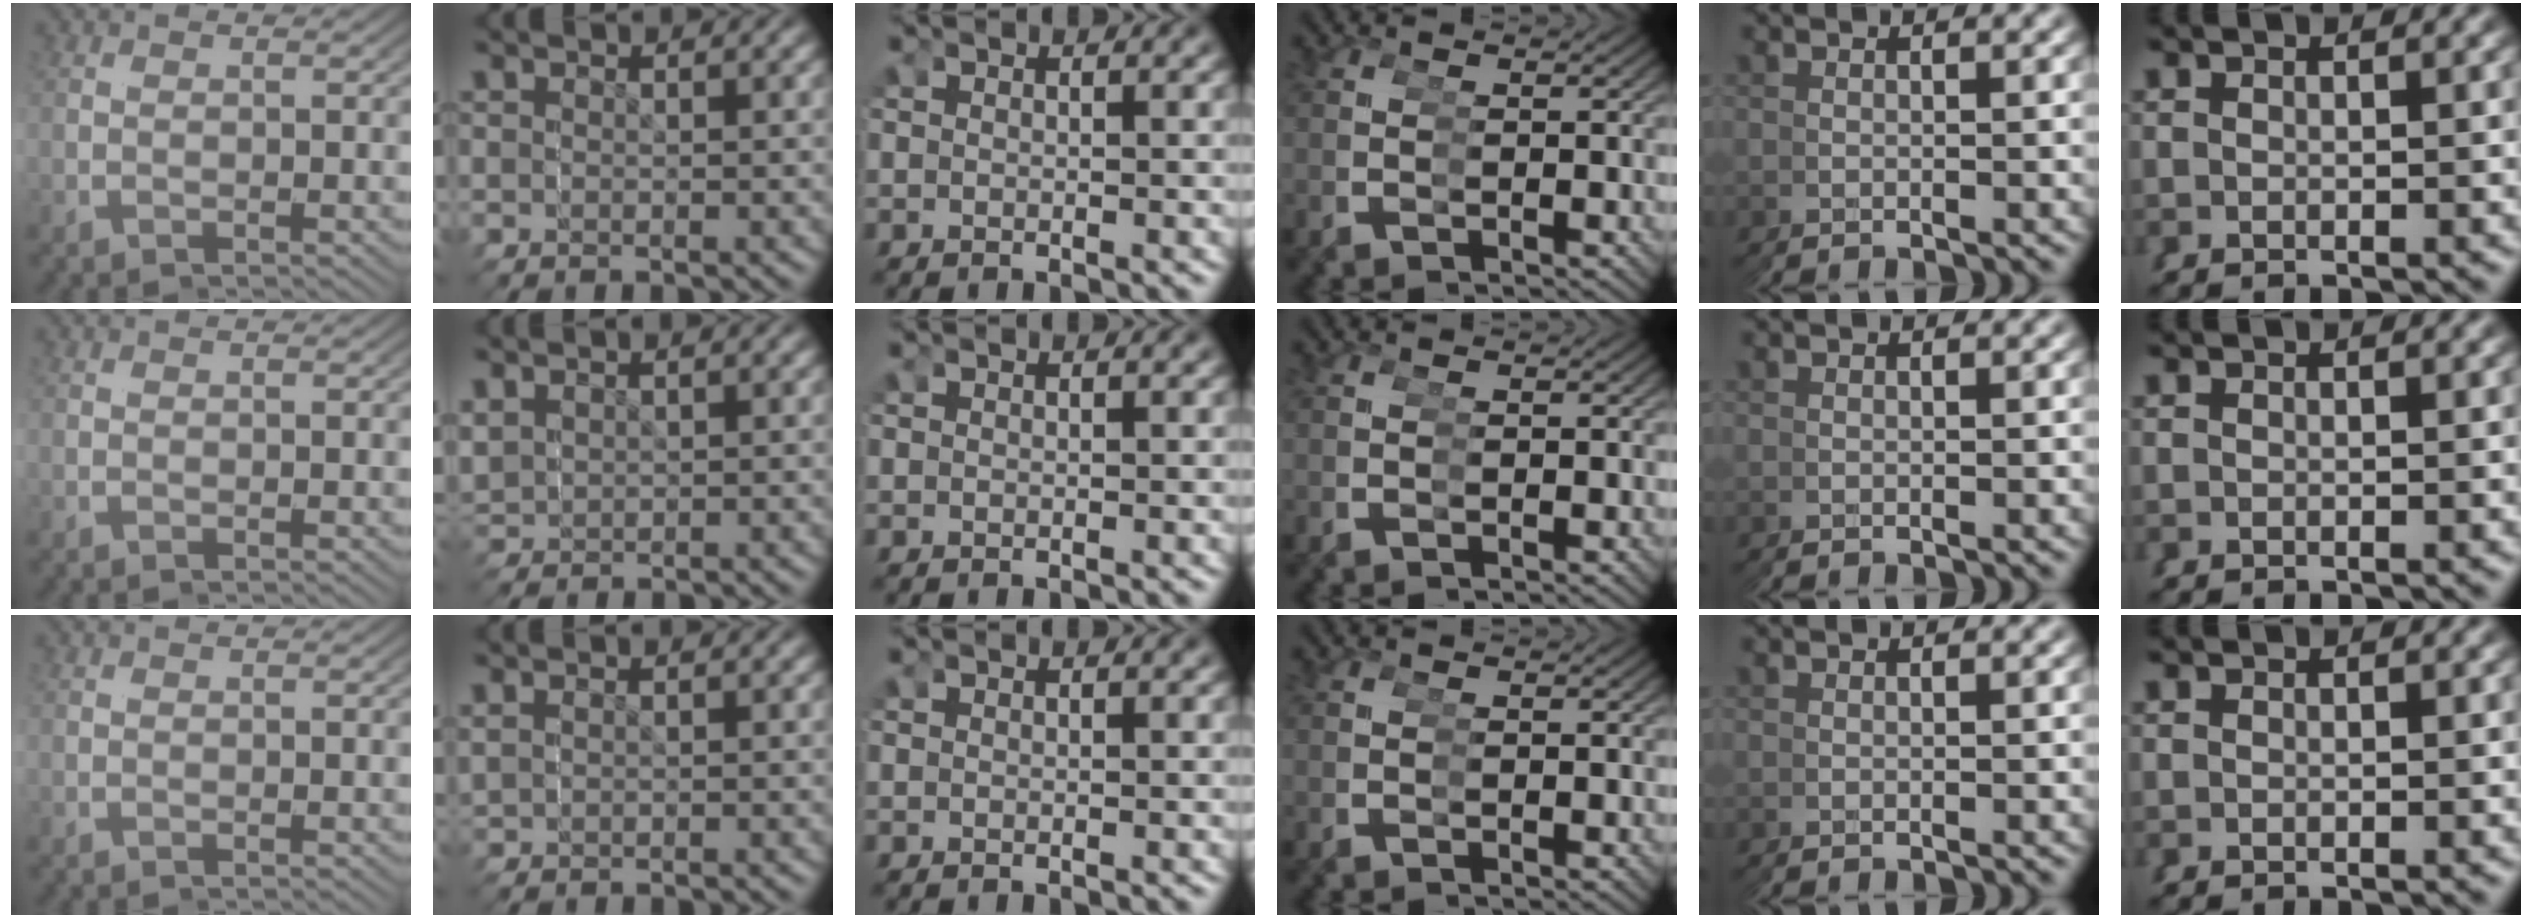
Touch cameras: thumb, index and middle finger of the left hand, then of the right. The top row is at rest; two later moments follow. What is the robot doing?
{"motion": "grasp_and_lifting", "object": "markers"}